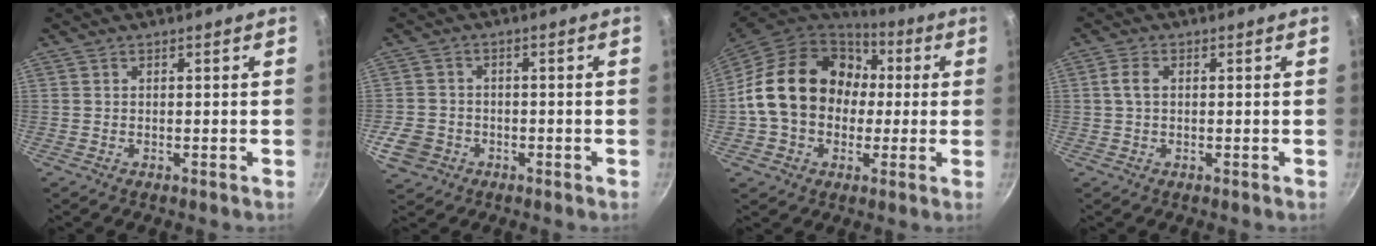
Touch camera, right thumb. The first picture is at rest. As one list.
[{"total": 6.2, "force": [-2.6, 5.2, 2.4], "torque": [-0.044, 0.024, -0.044]}, {"total": 20.2, "force": [1.7, 16.1, 12.0], "torque": [-0.180, 0.043, 0.024]}, {"total": 2.6, "force": [0.3, 1.6, 2.0], "torque": [-0.043, 0.008, 0.004]}]